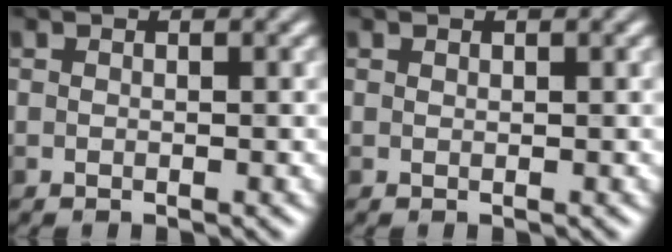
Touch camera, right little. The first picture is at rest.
{"total": 0.0}